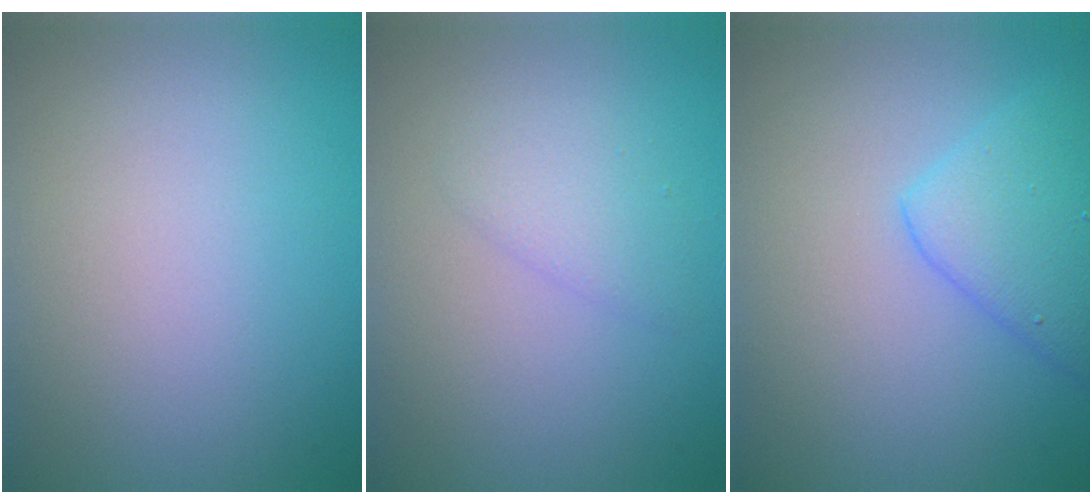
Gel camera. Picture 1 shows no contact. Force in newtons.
{"total": 1.7, "press": 1.7, "slide": 0.2}
{"total": 4.0, "press": 4.0, "slide": 0.1}